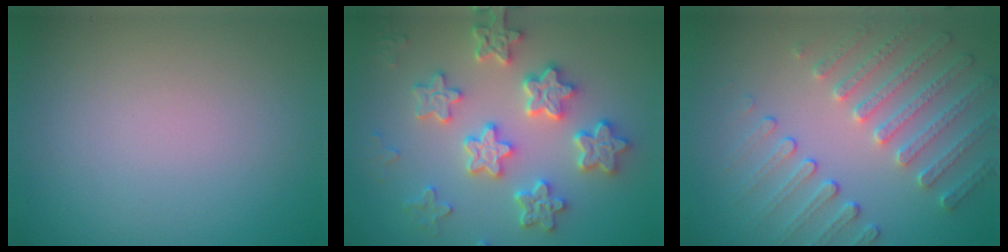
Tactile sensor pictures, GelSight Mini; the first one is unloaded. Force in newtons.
{"total": 5.4, "press": 5.0, "slide": 2.2}
{"total": 4.6, "press": 3.8, "slide": 2.6}